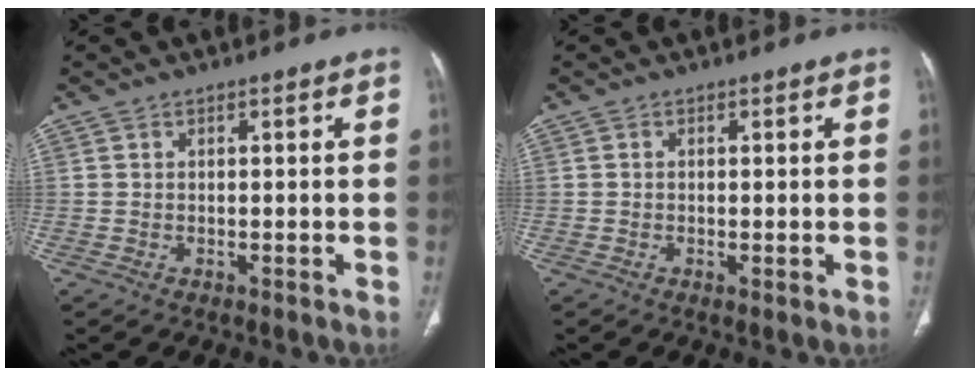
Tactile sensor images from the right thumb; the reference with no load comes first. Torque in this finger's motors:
{"motor_torque": [-0.20, -0.19, -0.45, -0.02, -0.02]}